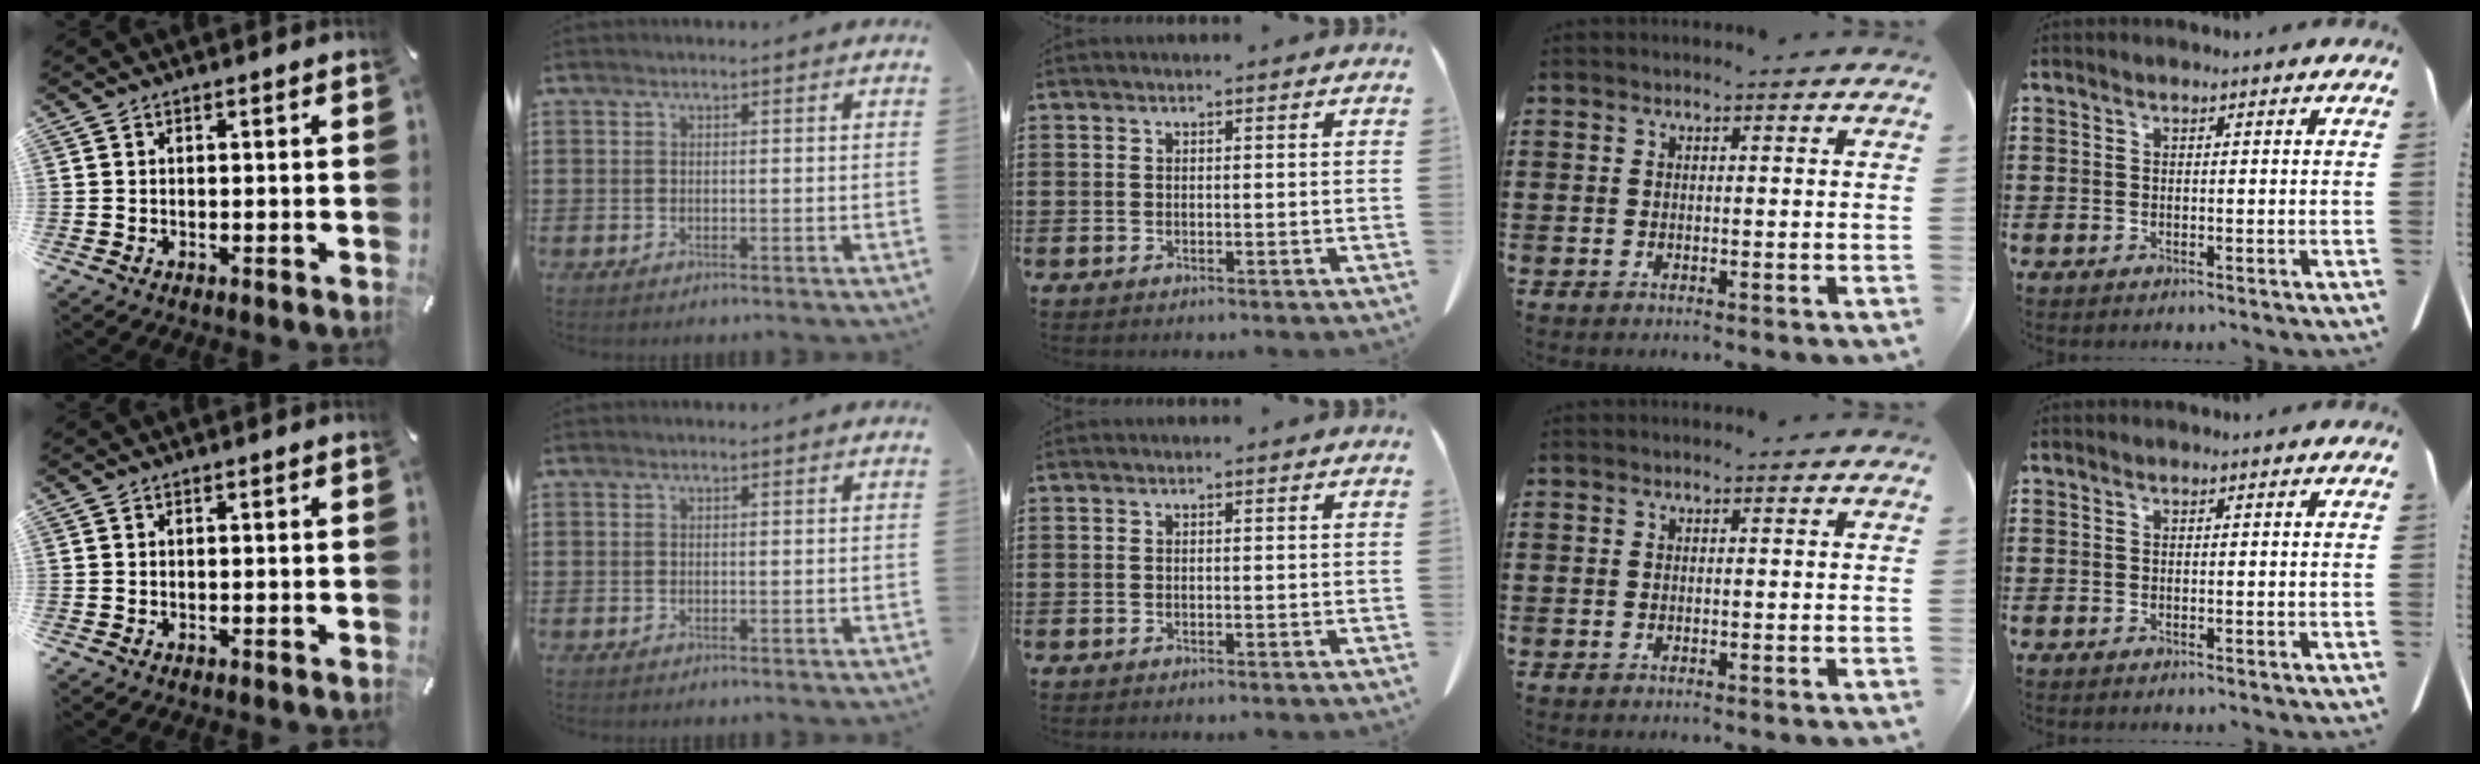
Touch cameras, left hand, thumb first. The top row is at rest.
{}